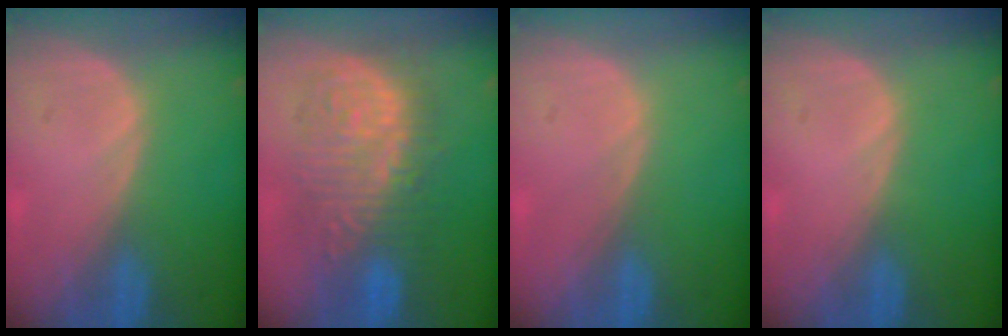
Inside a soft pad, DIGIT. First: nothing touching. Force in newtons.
{"total": 10.7, "press": 10.6, "slide": 0.7}
{"total": 0.0}
{"total": 0.0}